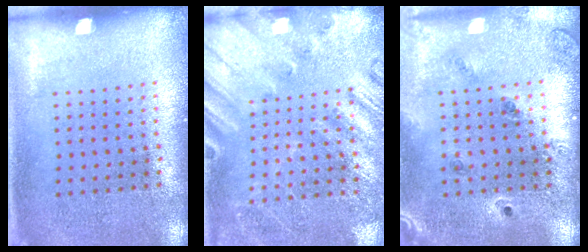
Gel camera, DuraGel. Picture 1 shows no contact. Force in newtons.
{"total": 2.3, "press": 2.0, "slide": 1.0}
{"total": 1.4, "press": 1.4, "slide": 0.3}